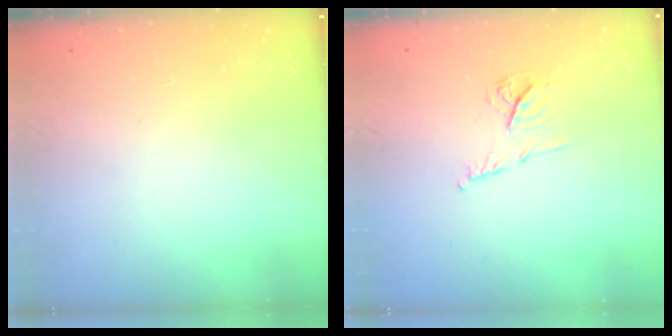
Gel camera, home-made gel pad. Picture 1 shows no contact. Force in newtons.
{"total": 7.9, "press": 7.9, "slide": 0.3}